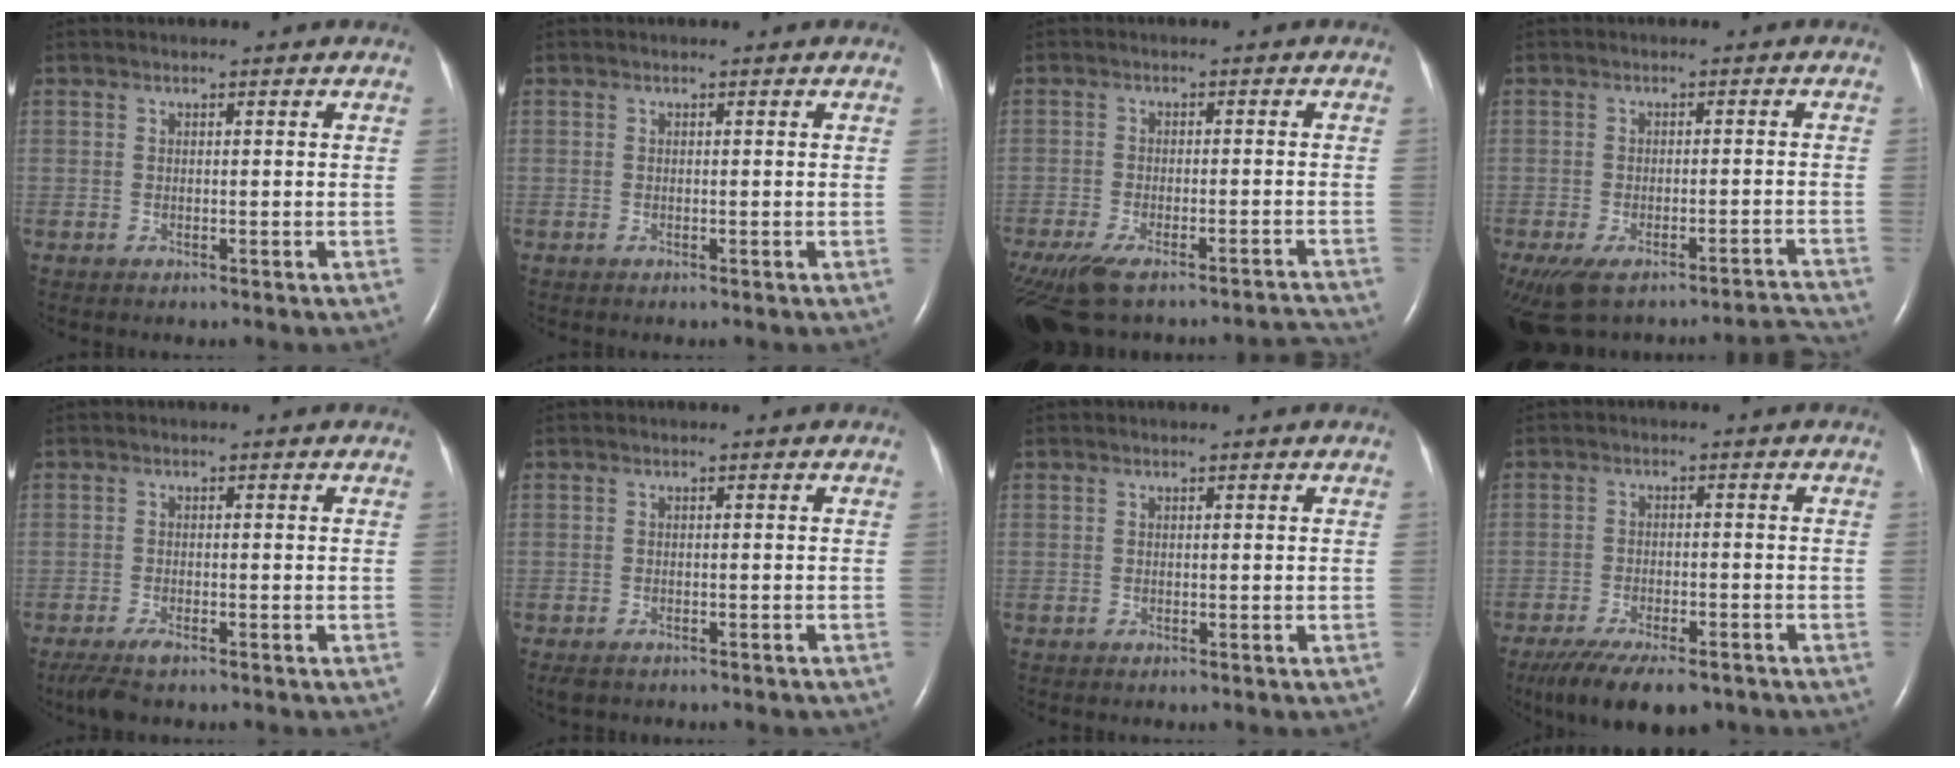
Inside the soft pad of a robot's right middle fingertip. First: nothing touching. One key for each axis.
{"total": 0.0}
{"total": 13.2, "fx": -11.7, "fy": 2.0, "fz": 5.8, "tx": -0.112, "ty": 0.000, "tz": -0.176}
{"total": 9.0, "fx": -8.2, "fy": 0.8, "fz": 3.7, "tx": -0.061, "ty": 0.012, "tz": -0.118}
{"total": 3.9, "fx": -2.9, "fy": 0.9, "fz": 2.4, "tx": -0.053, "ty": -0.010, "tz": -0.049}
{"total": 5.2, "fx": -4.4, "fy": 1.6, "fz": 2.3, "tx": -0.036, "ty": -0.008, "tz": -0.051}
{"total": 0.0}
{"total": 12.2, "fx": -9.2, "fy": 3.9, "fz": 7.0, "tx": -0.118, "ty": -0.016, "tz": -0.141}